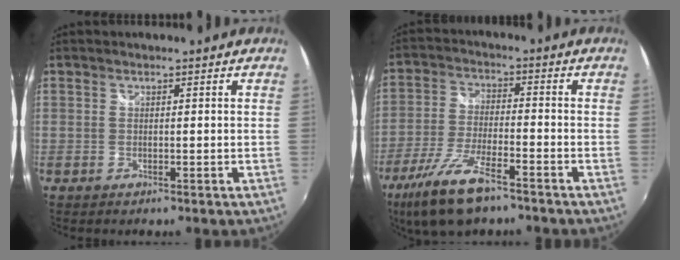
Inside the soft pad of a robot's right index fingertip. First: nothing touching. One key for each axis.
{"total": 13.0, "fx": -8.8, "fy": 3.8, "fz": 8.7, "tx": -0.193, "ty": -0.027, "tz": -0.169}